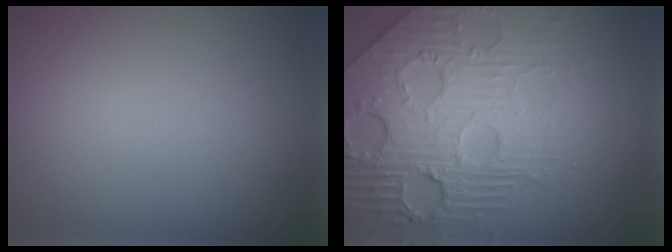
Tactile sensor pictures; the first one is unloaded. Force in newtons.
{"total": 7.8, "press": 6.1, "slide": 4.9}